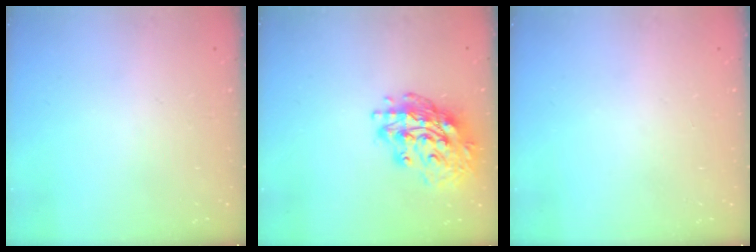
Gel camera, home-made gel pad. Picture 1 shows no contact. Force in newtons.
{"total": 17.4, "press": 17.3, "slide": 1.8}
{"total": 0.0}